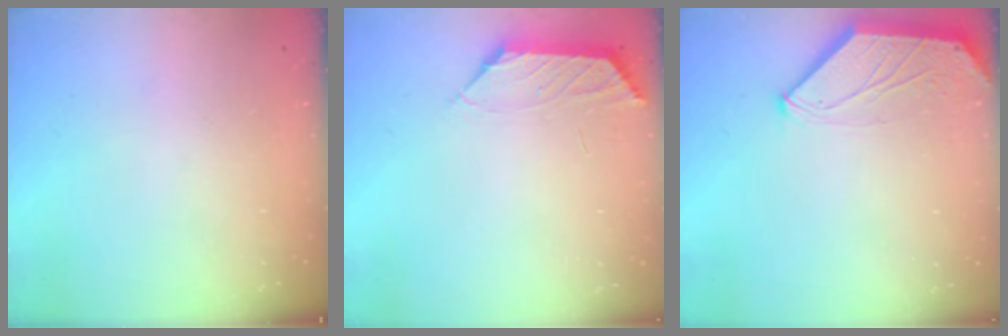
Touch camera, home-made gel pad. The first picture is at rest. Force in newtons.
{"total": 1.3, "press": 1.3, "slide": 0.4}
{"total": 0.5, "press": 0.5, "slide": 0.3}